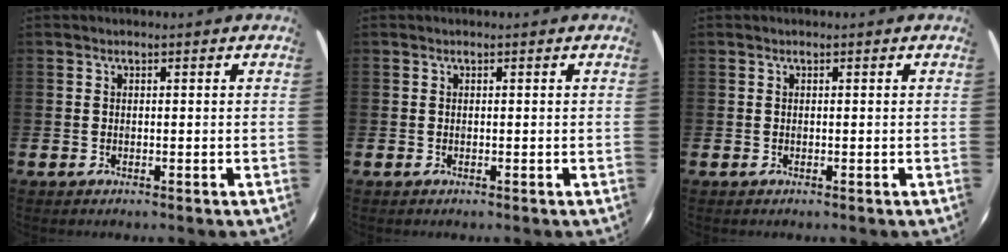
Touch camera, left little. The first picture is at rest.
{"total": 0.0}
{"total": 0.0}